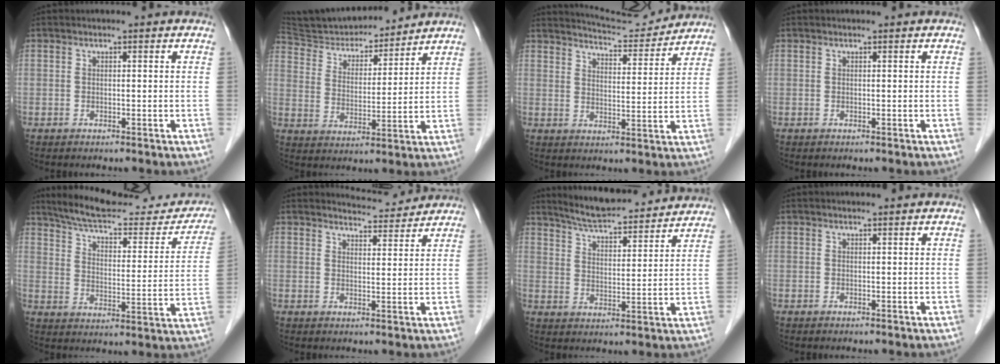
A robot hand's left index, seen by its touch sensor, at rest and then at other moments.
{"total": 15.1, "force": [14.3, 3.5, 3.2], "torque": [-0.055, 0.012, 0.242]}
{"total": 9.2, "force": [9.1, 0.2, 0.6], "torque": [-0.018, 0.005, 0.133]}
{"total": 0.0}
{"total": 23.4, "force": [21.3, 5.2, 8.4], "torque": [-0.117, -0.027, 0.275]}
{"total": 5.3, "force": [5.2, 0.5, -0.1], "torque": [-0.008, 0.003, 0.069]}
{"total": 15.9, "force": [14.9, 2.2, 5.3], "torque": [-0.082, 0.012, 0.213]}
{"total": 0.8, "force": [0.8, 0.0, 0.3], "torque": [-0.007, 0.005, 0.014]}